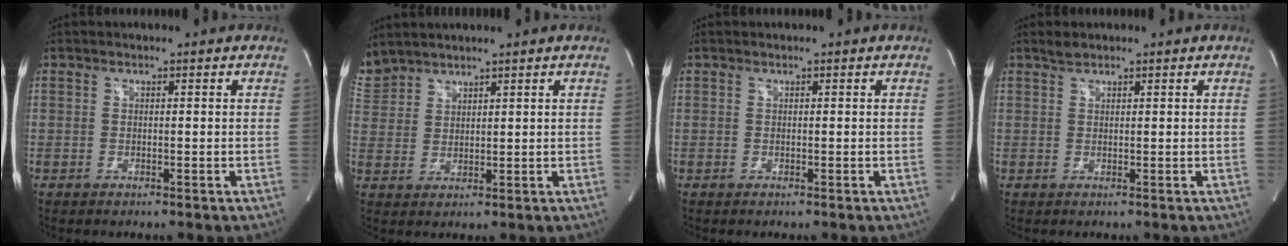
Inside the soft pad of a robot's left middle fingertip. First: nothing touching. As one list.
[{"total": 5.7, "force": [5.4, 1.8, 0.7], "torque": [-0.031, 0.017, 0.120]}, {"total": 0.0}, {"total": 1.2, "force": [1.0, 0.5, 0.3], "torque": [-0.009, 0.005, 0.020]}]